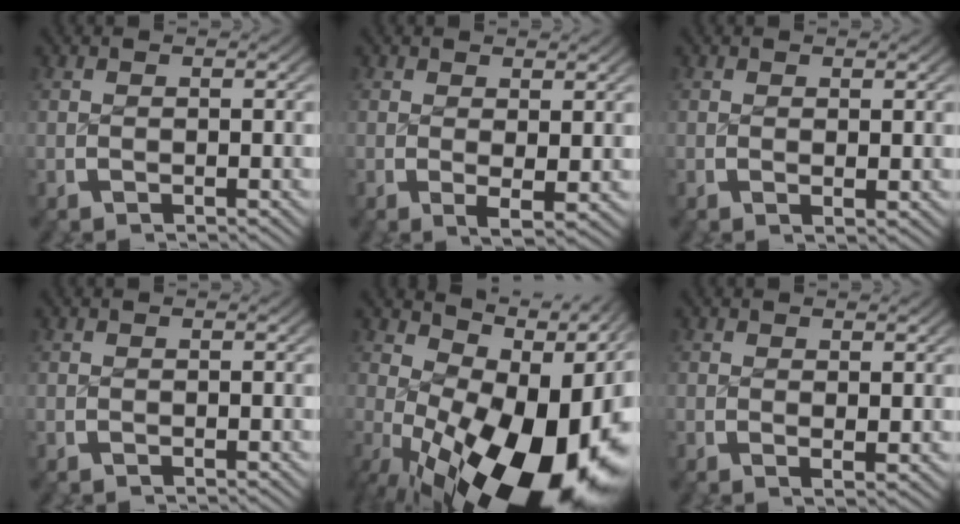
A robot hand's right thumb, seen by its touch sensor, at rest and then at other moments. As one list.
[{"total": 2.0, "force": [0.4, 1.0, 1.7], "torque": [-0.030, -0.013, 0.011]}, {"total": 0.8, "force": [0.5, 0.3, 0.5], "torque": [-0.004, -0.004, 0.010]}, {"total": 0.0}, {"total": 20.6, "force": [-3.0, 12.1, 16.4], "torque": [-0.260, -0.066, -0.005]}, {"total": 1.1, "force": [0.6, 0.4, 0.8], "torque": [-0.008, -0.006, 0.014]}]